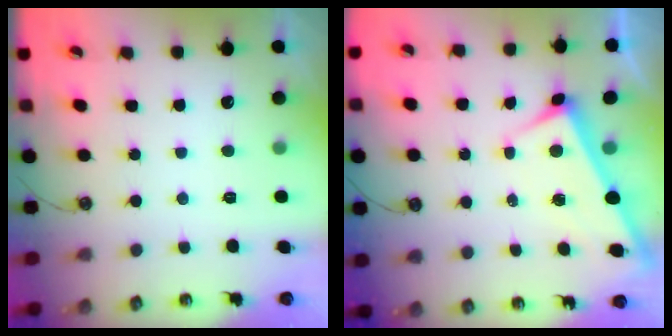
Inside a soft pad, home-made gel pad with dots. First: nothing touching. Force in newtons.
{"total": 3.2, "press": 3.2, "slide": 0.0}